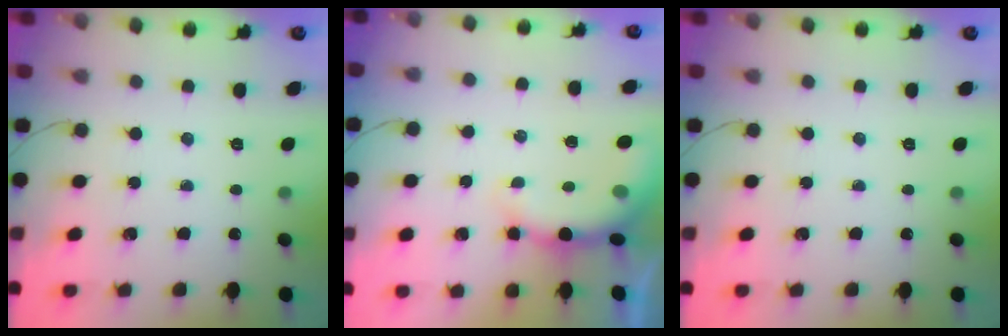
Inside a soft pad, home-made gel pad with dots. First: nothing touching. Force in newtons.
{"total": 8.1, "press": 8.0, "slide": 1.3}
{"total": 0.0}